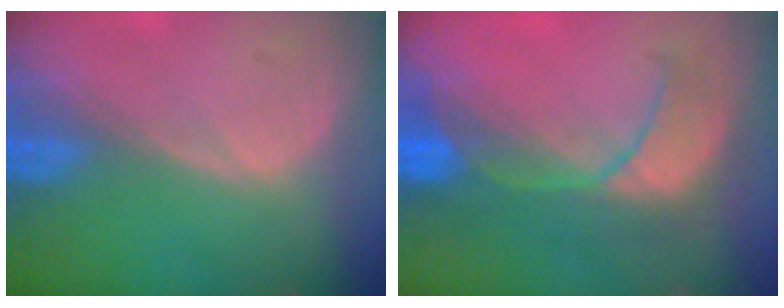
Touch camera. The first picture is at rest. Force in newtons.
{"total": 8.1, "press": 8.1, "slide": 0.7}